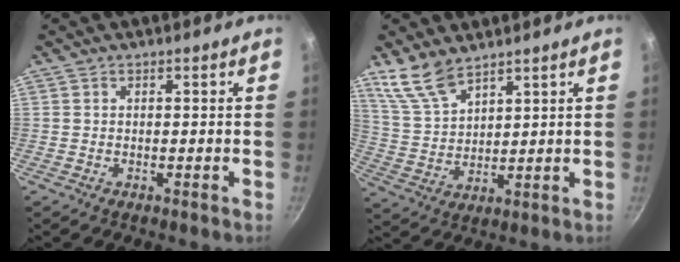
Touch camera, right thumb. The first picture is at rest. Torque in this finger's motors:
{"motor_torque": [0.07, 1.06, 0.47, 0.36, 0.19]}